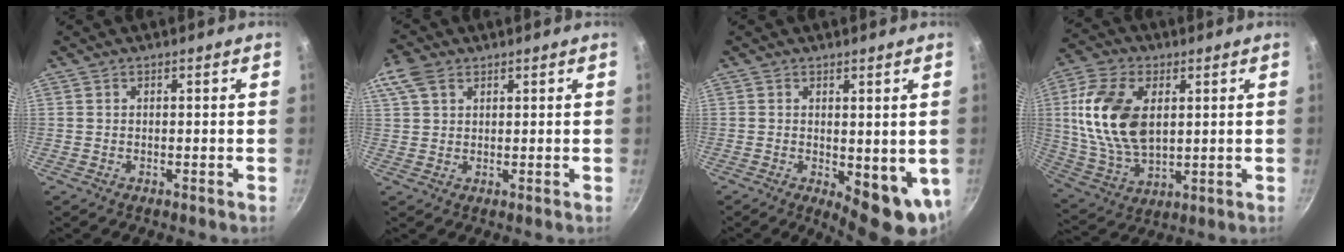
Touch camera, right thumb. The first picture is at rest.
{"total": 5.2, "force": [2.7, 3.3, 3.0], "torque": [-0.059, 0.007, 0.051]}
{"total": 8.8, "force": [-0.3, 3.8, 8.0], "torque": [-0.086, -0.014, 0.005]}
{"total": 17.2, "force": [3.2, 10.4, 13.3], "torque": [-0.243, -0.008, 0.067]}